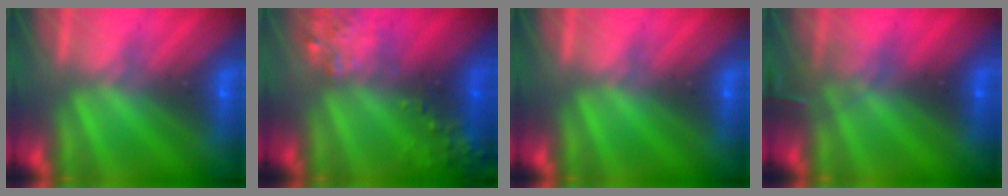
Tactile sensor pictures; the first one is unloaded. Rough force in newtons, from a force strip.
{"total": 5.6}
{"total": 0.0}
{"total": 3.0}